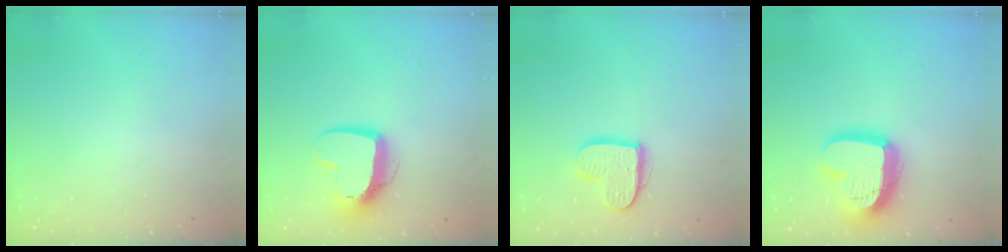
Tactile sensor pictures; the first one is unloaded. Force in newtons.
{"total": 13.3, "press": 13.2, "slide": 1.2}
{"total": 13.4, "press": 13.3, "slide": 1.2}
{"total": 19.3, "press": 19.2, "slide": 1.7}